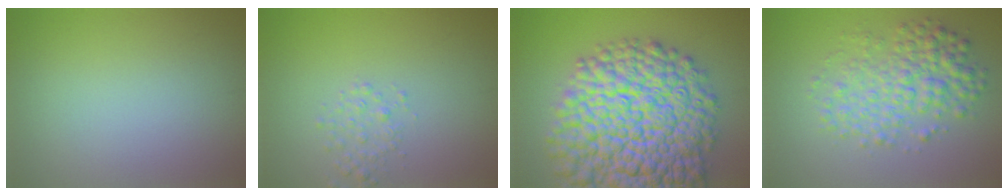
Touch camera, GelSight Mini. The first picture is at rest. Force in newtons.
{"total": 1.5, "press": 1.5, "slide": 0.1}
{"total": 18.0, "press": 18.0, "slide": 0.8}
{"total": 4.8, "press": 4.8, "slide": 0.1}